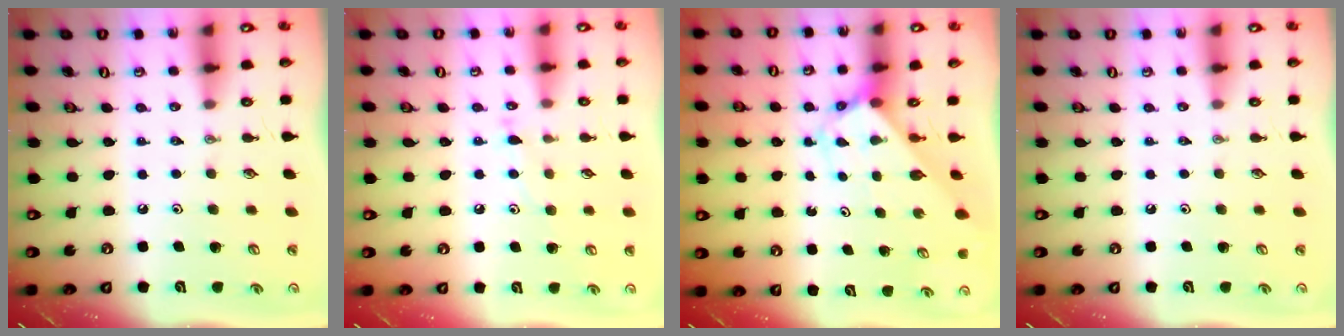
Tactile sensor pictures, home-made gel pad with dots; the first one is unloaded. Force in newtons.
{"total": 6.6, "press": 6.6, "slide": 0.5}
{"total": 2.7, "press": 2.7, "slide": 0.2}
{"total": 0.0}